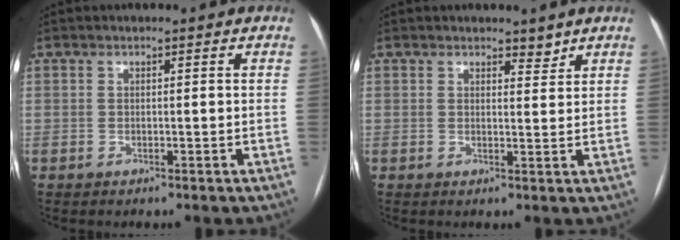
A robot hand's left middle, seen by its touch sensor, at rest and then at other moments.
{"total": 1.9, "force": [1.7, 0.7, 0.6], "torque": [-0.003, -0.006, 0.023]}